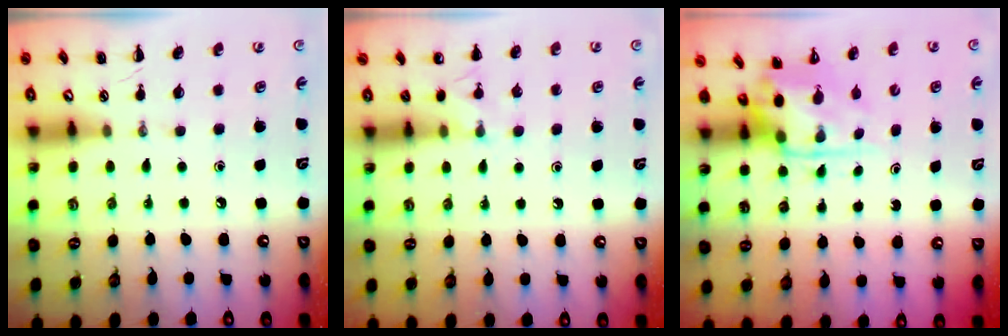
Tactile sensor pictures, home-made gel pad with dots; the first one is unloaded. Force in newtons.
{"total": 5.5, "press": 5.1, "slide": 2.0}
{"total": 3.4, "press": 3.3, "slide": 0.6}